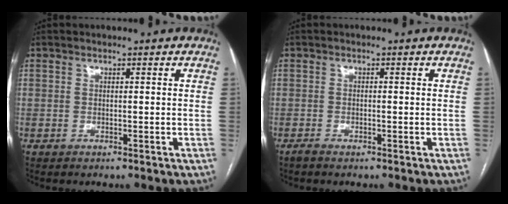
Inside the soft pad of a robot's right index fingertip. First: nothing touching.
{"total": 0.9, "force": [-0.8, 0.1, 0.6], "torque": [-0.016, -0.002, -0.014]}